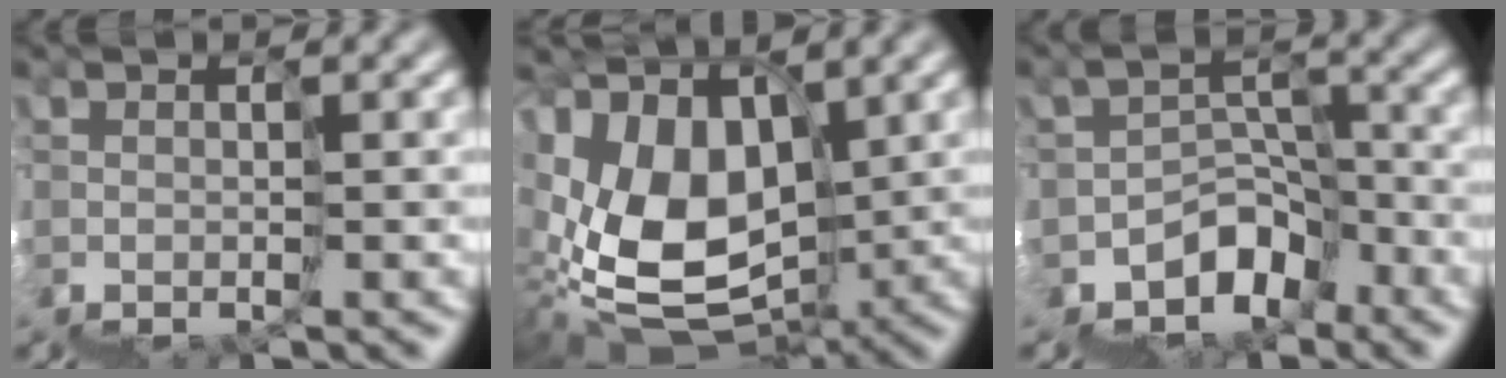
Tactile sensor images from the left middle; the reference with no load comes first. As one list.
[{"total": 7.9, "force": [1.4, 5.3, 5.7], "torque": [-0.091, 0.020, 0.023]}, {"total": 4.5, "force": [-4.1, 1.7, -0.9], "torque": [0.036, 0.033, -0.078]}]